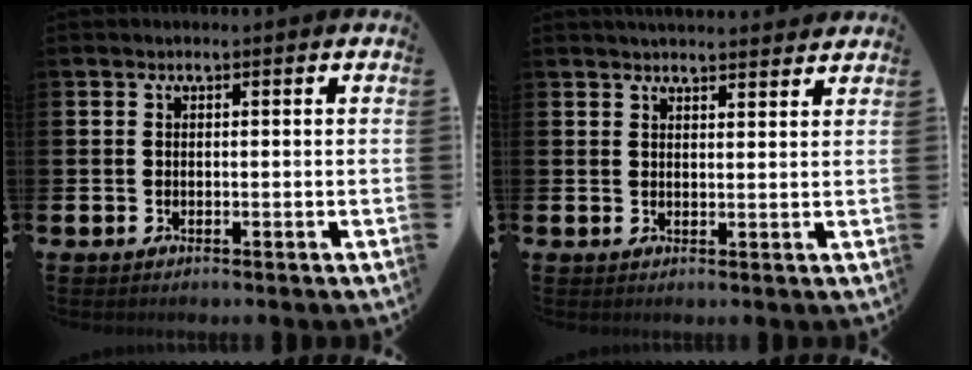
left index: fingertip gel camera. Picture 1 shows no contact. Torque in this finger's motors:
{"motor_torque": [1.02, -1.11, 0.45, 0.05]}